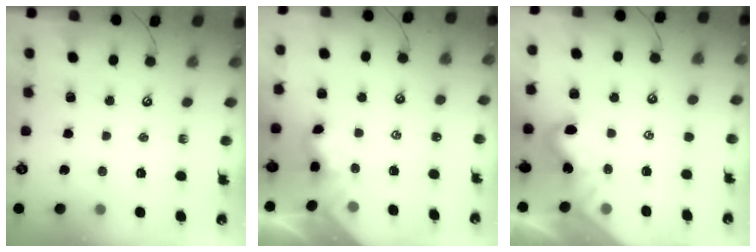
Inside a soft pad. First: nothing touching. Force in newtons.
{"total": 2.3, "press": 2.3, "slide": 0.0}
{"total": 1.8, "press": 1.8, "slide": 0.5}